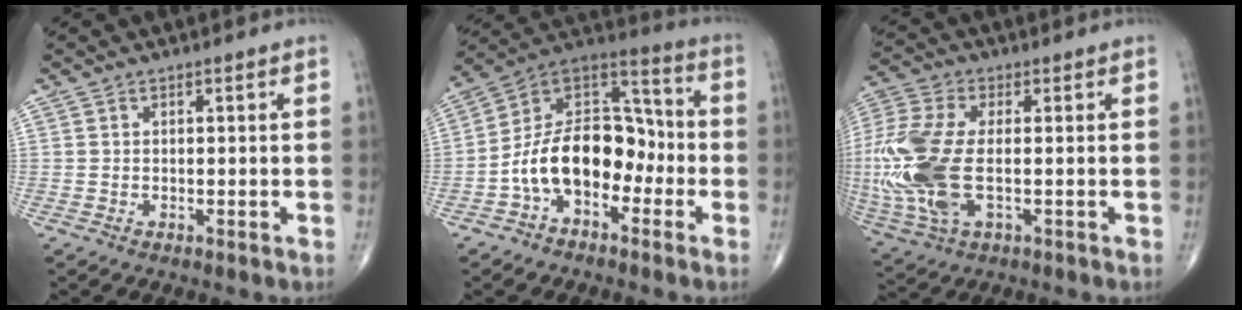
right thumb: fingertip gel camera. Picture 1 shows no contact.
{"total": 16.4, "force": [-4.7, 10.3, 11.8], "torque": [-0.174, 0.067, -0.093]}
{"total": 19.2, "force": [-2.0, 9.5, 16.5], "torque": [-0.421, -0.010, -0.029]}